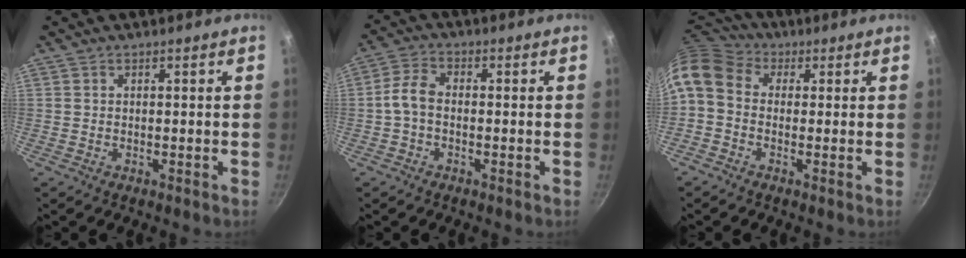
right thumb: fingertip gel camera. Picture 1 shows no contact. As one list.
[{"total": 4.6, "force": [-0.8, 2.5, 3.8], "torque": [-0.086, 0.021, -0.028]}, {"total": 9.9, "force": [0.7, 7.7, 6.3], "torque": [-0.123, 0.034, -0.007]}]